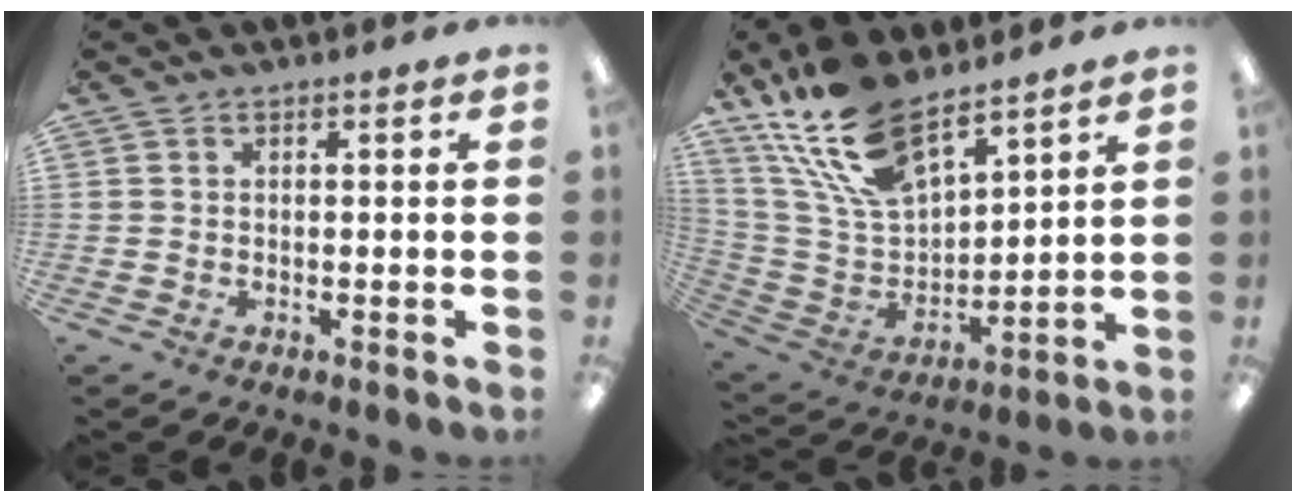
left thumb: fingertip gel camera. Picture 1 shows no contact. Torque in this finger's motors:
{"motor_torque": [2.16, 1.01, 1.41, -1.36, 0.36]}